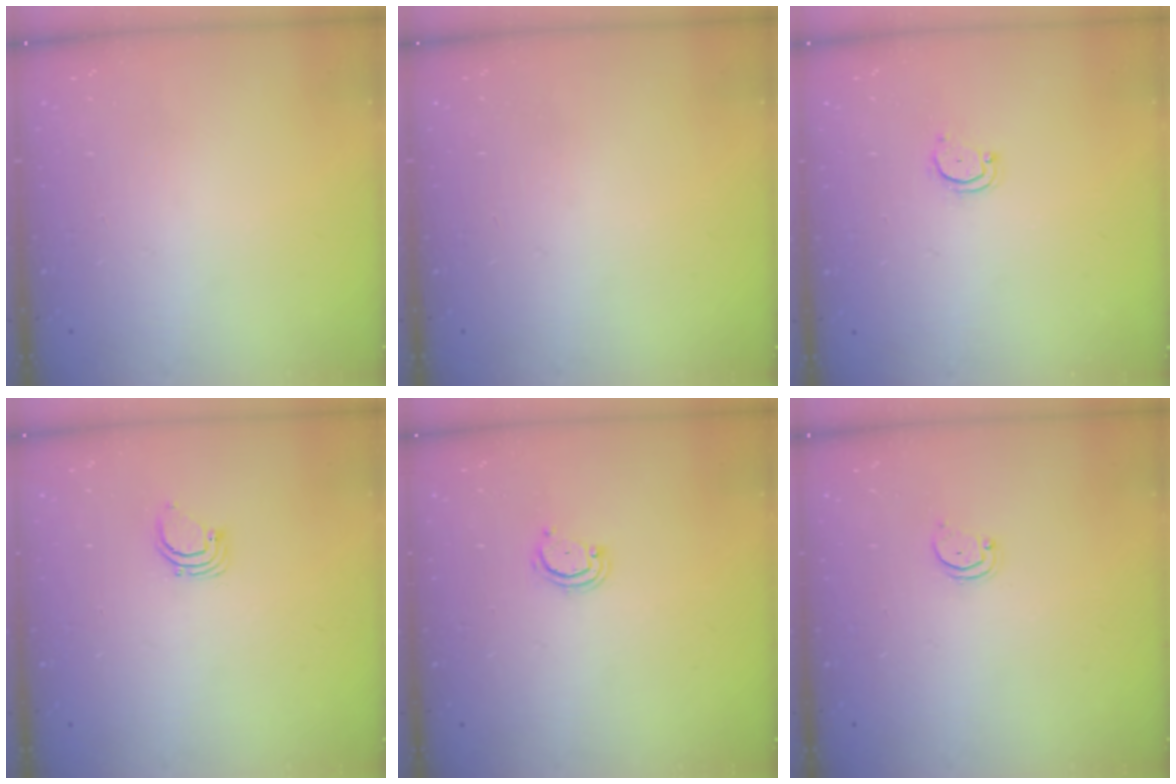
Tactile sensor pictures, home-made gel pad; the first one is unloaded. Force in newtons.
{"total": 0.0}
{"total": 3.0, "press": 3.0, "slide": 0.2}
{"total": 2.3, "press": 2.3, "slide": 0.1}
{"total": 2.6, "press": 2.6, "slide": 0.3}
{"total": 1.8, "press": 1.7, "slide": 0.2}